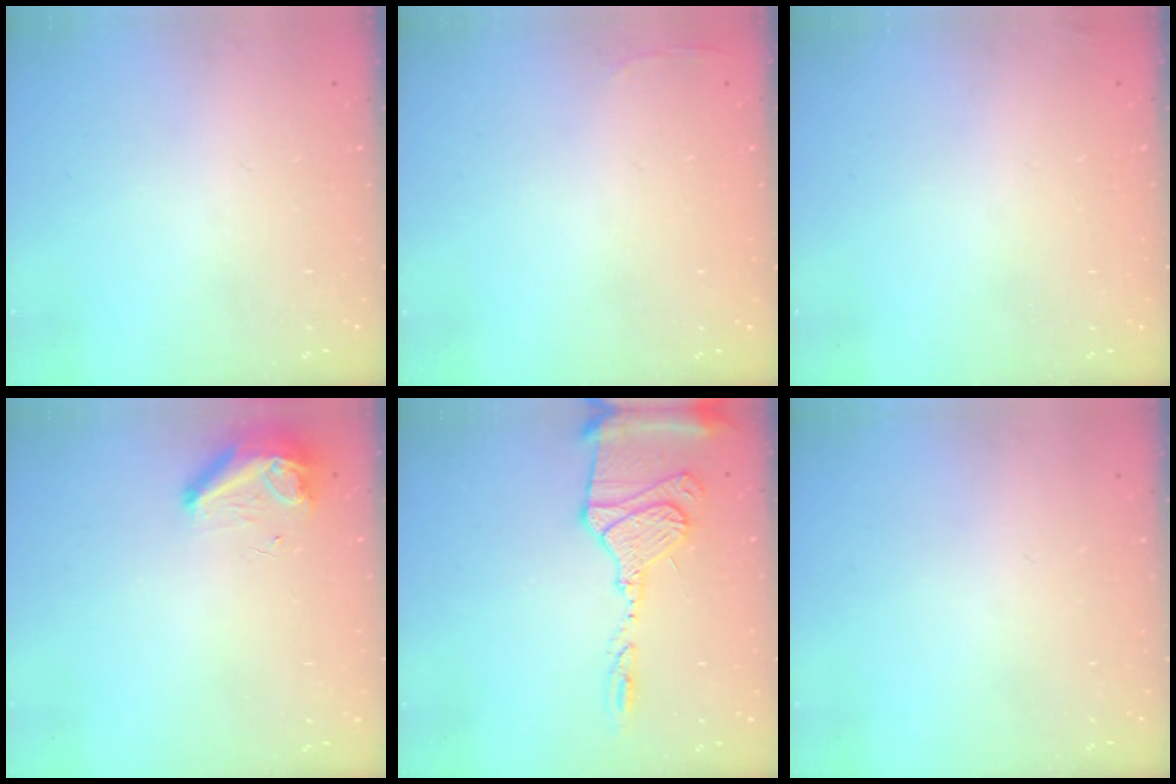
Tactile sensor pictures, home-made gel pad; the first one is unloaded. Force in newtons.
{"total": 2.8, "press": 2.6, "slide": 0.9}
{"total": 3.0, "press": 2.9, "slide": 1.0}
{"total": 8.3, "press": 8.2, "slide": 0.9}
{"total": 14.7, "press": 14.6, "slide": 1.8}
{"total": 0.0}